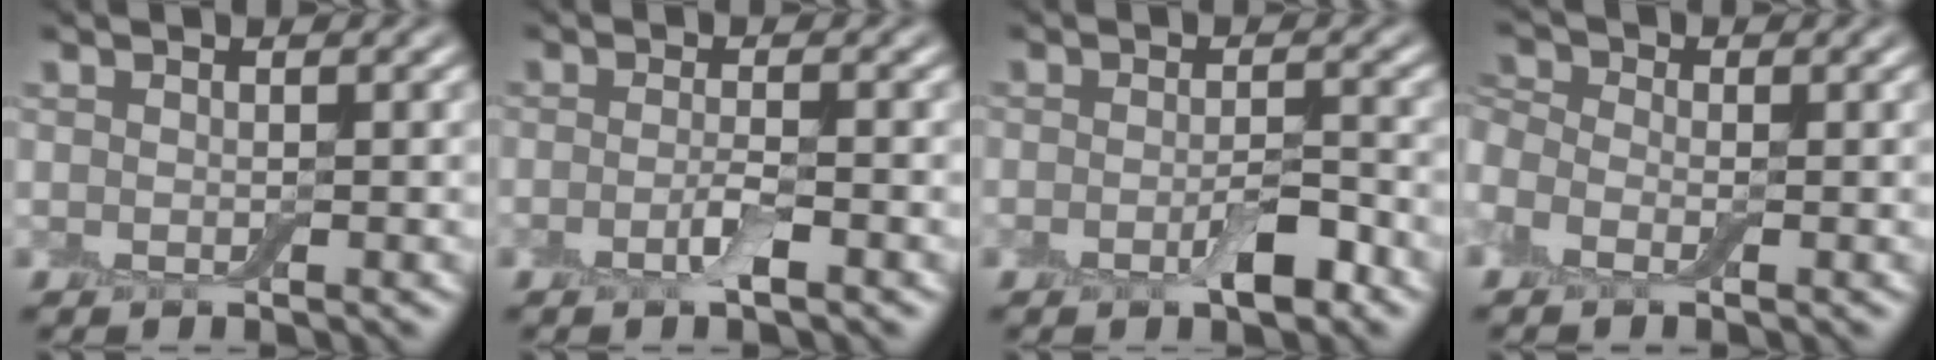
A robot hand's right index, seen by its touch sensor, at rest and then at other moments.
{"total": 2.0, "force": [-0.9, 0.3, 1.7], "torque": [-0.034, -0.001, -0.022]}
{"total": 2.9, "force": [-1.4, 1.0, 2.3], "torque": [-0.037, 0.002, -0.027]}
{"total": 2.5, "force": [-0.7, 1.7, 1.7], "torque": [-0.046, 0.004, -0.034]}